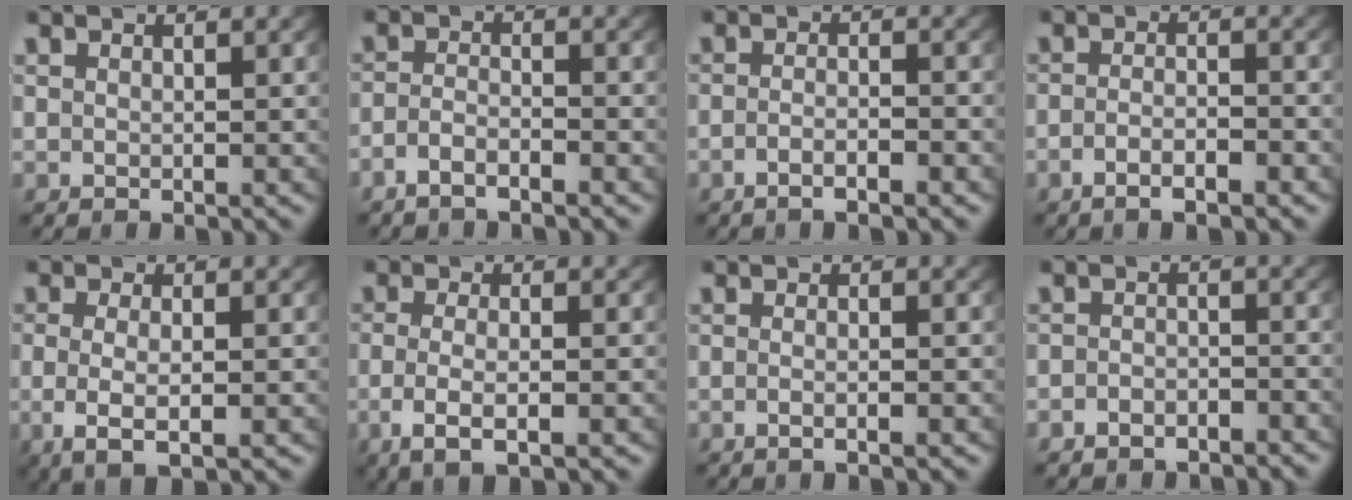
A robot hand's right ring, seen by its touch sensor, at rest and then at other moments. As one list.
[{"total": 2.4, "force": [-2.1, 0.7, 1.0], "torque": [-0.022, -0.004, -0.038]}, {"total": 2.5, "force": [-2.1, 0.2, 1.5], "torque": [-0.027, -0.005, -0.036]}, {"total": 2.9, "force": [-2.4, 0.4, 1.6], "torque": [-0.024, -0.005, -0.040]}, {"total": 4.2, "force": [-1.0, 1.5, 3.8], "torque": [-0.079, -0.016, -0.004]}, {"total": 3.9, "force": [-1.5, 1.2, 3.4], "torque": [-0.075, -0.015, -0.015]}, {"total": 1.4, "force": [-0.9, -0.2, 1.1], "torque": [-0.024, -0.003, -0.015]}, {"total": 2.6, "force": [-2.4, 1.1, 0.1], "torque": [-0.003, -0.009, -0.038]}]